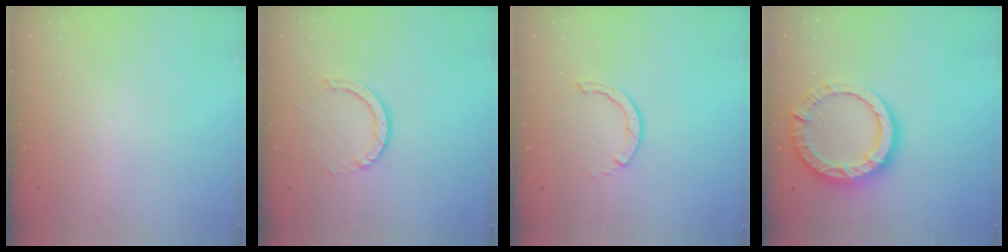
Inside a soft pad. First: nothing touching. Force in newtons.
{"total": 7.0, "press": 6.9, "slide": 0.9}
{"total": 2.8, "press": 2.8, "slide": 0.3}
{"total": 13.3, "press": 13.2, "slide": 1.6}